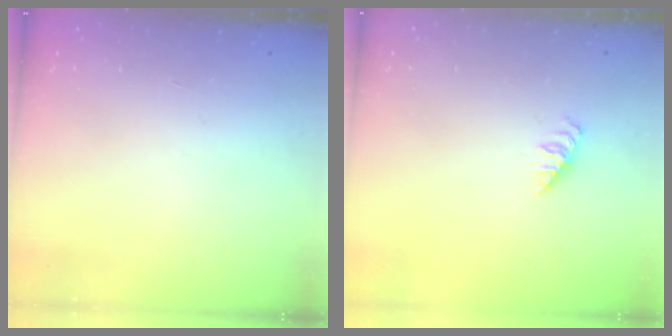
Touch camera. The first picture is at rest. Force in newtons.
{"total": 1.4, "press": 1.4, "slide": 0.3}